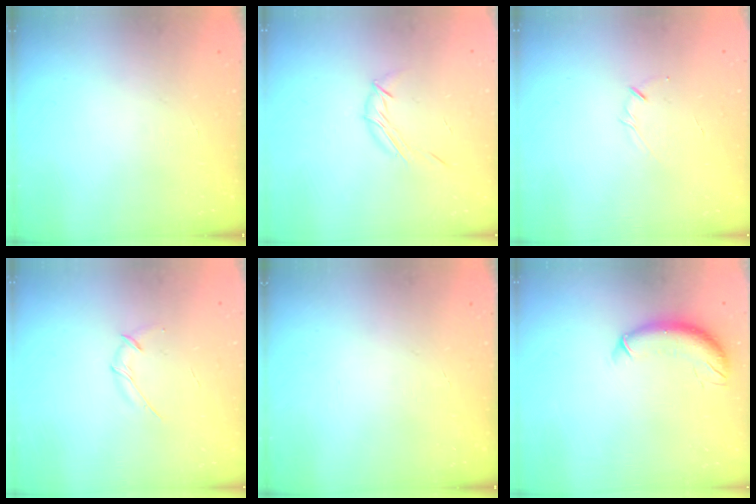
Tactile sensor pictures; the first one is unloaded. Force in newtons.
{"total": 6.3, "press": 6.1, "slide": 1.5}
{"total": 2.4, "press": 2.3, "slide": 0.5}
{"total": 3.8, "press": 3.7, "slide": 0.9}
{"total": 0.0}
{"total": 10.5, "press": 10.3, "slide": 1.9}